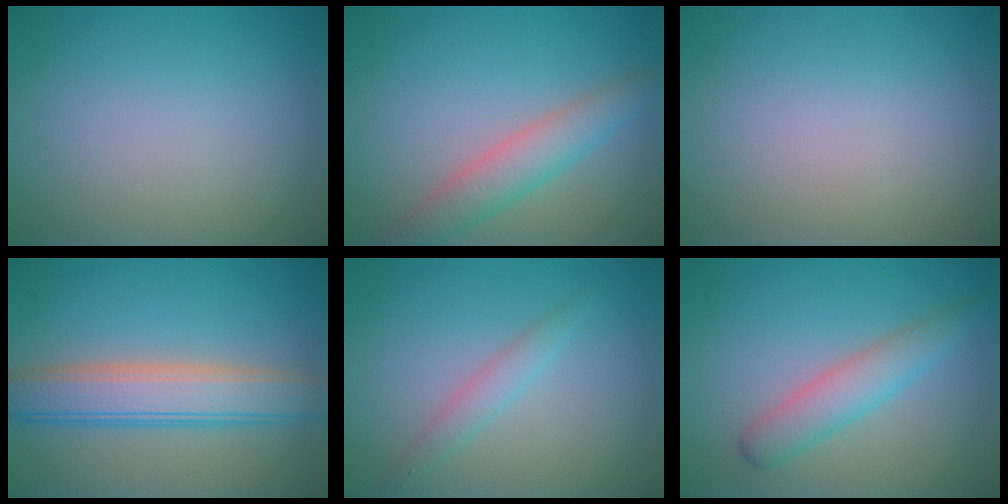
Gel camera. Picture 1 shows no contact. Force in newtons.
{"total": 4.3, "press": 4.3, "slide": 0.0}
{"total": 0.0}
{"total": 6.9, "press": 6.9, "slide": 0.3}
{"total": 1.6, "press": 1.6, "slide": 0.1}
{"total": 3.1, "press": 3.1, "slide": 0.0}